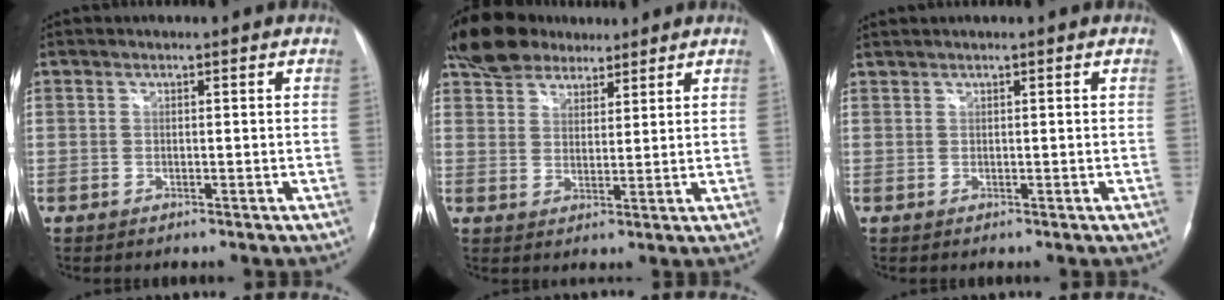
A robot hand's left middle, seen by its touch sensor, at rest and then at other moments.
{"total": 10.0, "force": [8.0, 5.1, 3.1], "torque": [-0.059, 0.027, 0.144]}
{"total": 0.6, "force": [0.6, 0.0, 0.1], "torque": [-0.006, 0.010, 0.018]}